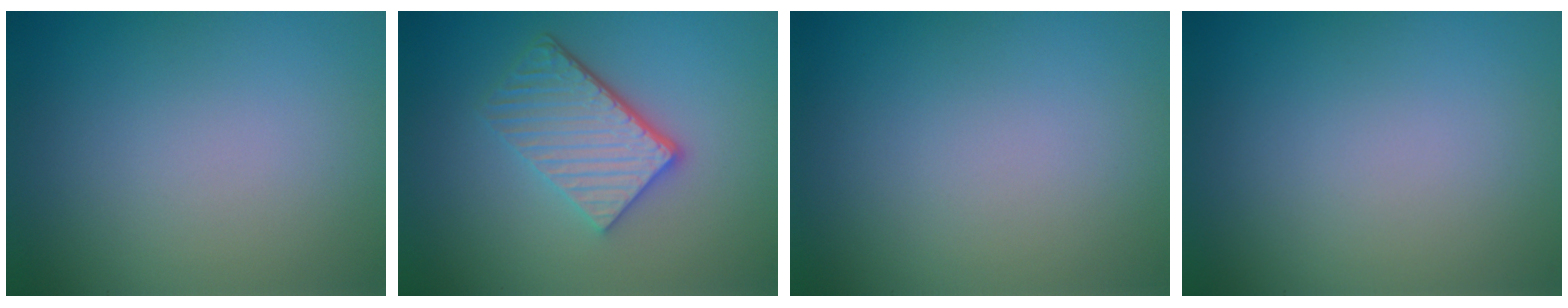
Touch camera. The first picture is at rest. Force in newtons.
{"total": 4.7, "press": 3.5, "slide": 3.1}
{"total": 0.0}
{"total": 0.0}